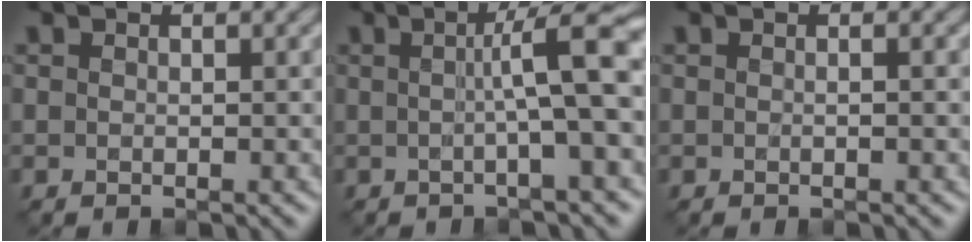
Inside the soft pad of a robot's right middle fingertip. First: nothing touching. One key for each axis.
{"total": 6.7, "fx": 0.4, "fy": 1.0, "fz": 6.6, "tx": -0.092, "ty": 0.008, "tz": -0.001}
{"total": 0.9, "fx": -0.1, "fy": 0.2, "fz": 0.9, "tx": -0.015, "ty": -0.001, "tz": -0.007}